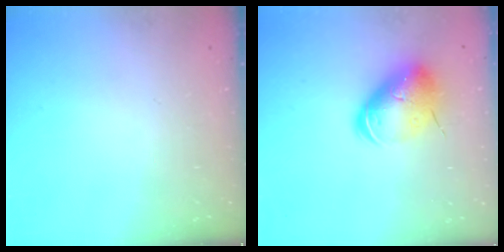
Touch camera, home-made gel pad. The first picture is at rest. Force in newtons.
{"total": 11.8, "press": 11.6, "slide": 2.0}